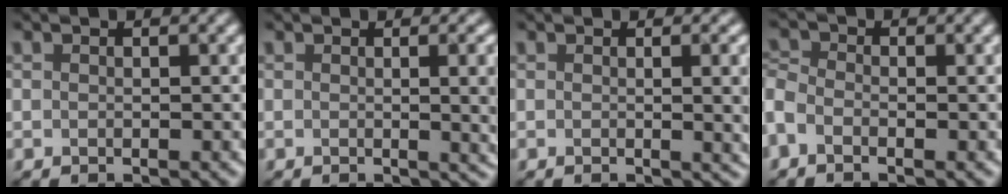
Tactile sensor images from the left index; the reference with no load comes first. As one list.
[{"total": 5.9, "force": [0.1, 2.3, 5.4], "torque": [-0.034, 0.001, 0.004]}, {"total": 5.0, "force": [0.1, 1.9, 4.7], "torque": [-0.031, 0.001, 0.003]}, {"total": 2.1, "force": [-1.1, 1.2, 1.2], "torque": [-0.039, -0.001, -0.032]}]